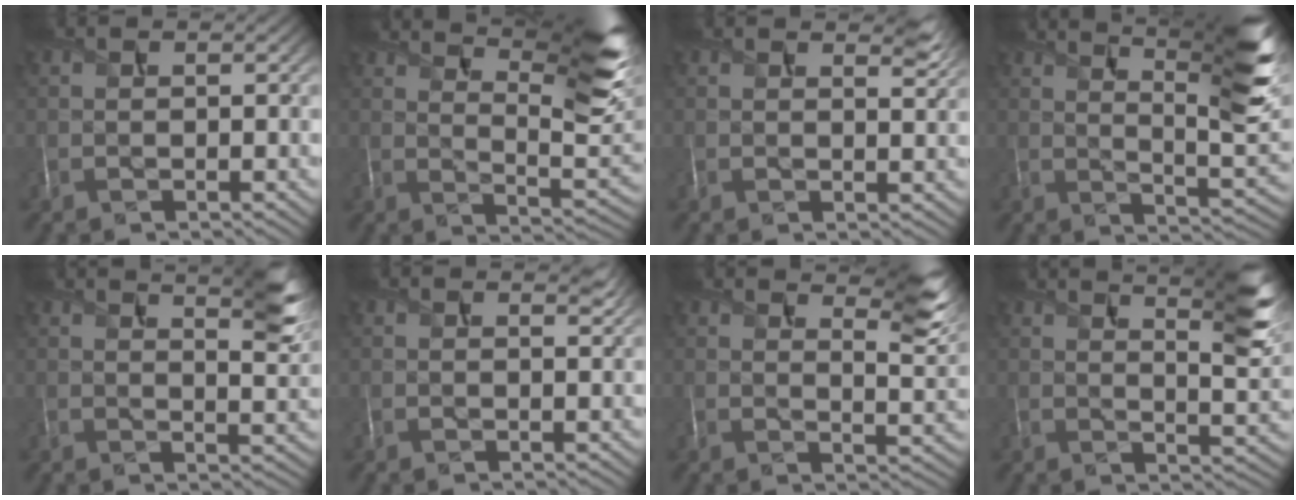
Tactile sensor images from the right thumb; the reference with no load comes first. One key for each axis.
{"total": 13.9, "fx": 9.3, "fy": 2.9, "fz": 9.9, "tx": -0.162, "ty": 0.001, "tz": 0.143}
{"total": 3.0, "fx": 2.3, "fy": 0.6, "fz": 1.8, "tx": -0.031, "ty": -0.002, "tz": 0.040}
{"total": 13.0, "fx": 7.7, "fy": 2.6, "fz": 10.2, "tx": -0.151, "ty": 0.002, "tz": 0.117}
{"total": 6.7, "fx": 4.5, "fy": 1.4, "fz": 4.9, "tx": -0.071, "ty": 0.004, "tz": 0.071}
{"total": 1.5, "fx": 1.2, "fy": 0.3, "fz": 0.9, "tx": -0.016, "ty": -0.005, "tz": 0.021}
{"total": 8.1, "fx": 5.7, "fy": 1.7, "fz": 5.5, "tx": -0.088, "ty": 0.004, "tz": 0.100}
{"total": 8.7, "fx": 5.5, "fy": 1.6, "fz": 6.6, "tx": -0.097, "ty": 0.006, "tz": 0.084}